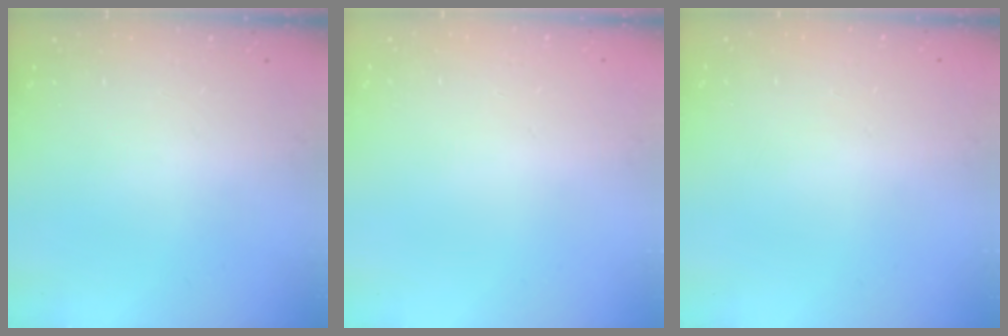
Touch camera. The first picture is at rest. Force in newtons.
{"total": 0.0}
{"total": 0.5, "press": 0.5, "slide": 0.1}